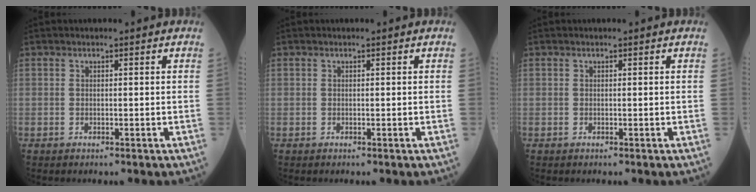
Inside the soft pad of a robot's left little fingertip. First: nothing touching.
{"total": 0.0}
{"total": 0.0}